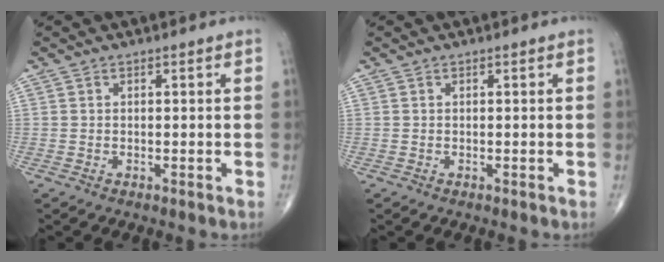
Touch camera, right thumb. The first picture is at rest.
{"total": 0.0}